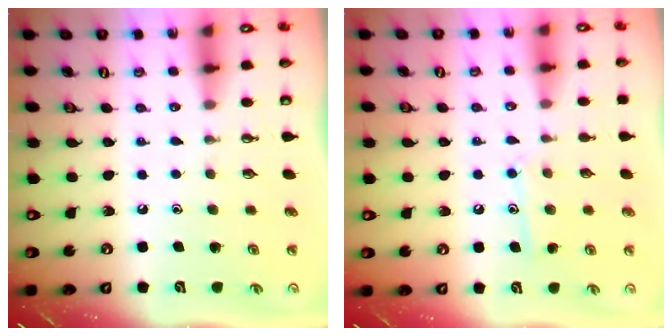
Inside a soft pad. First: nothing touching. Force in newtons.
{"total": 9.0, "press": 9.0, "slide": 0.7}